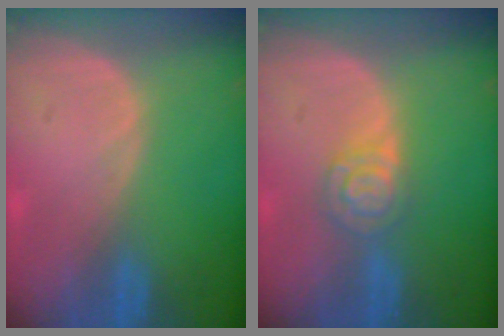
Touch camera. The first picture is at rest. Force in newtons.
{"total": 4.7, "press": 4.2, "slide": 2.1}